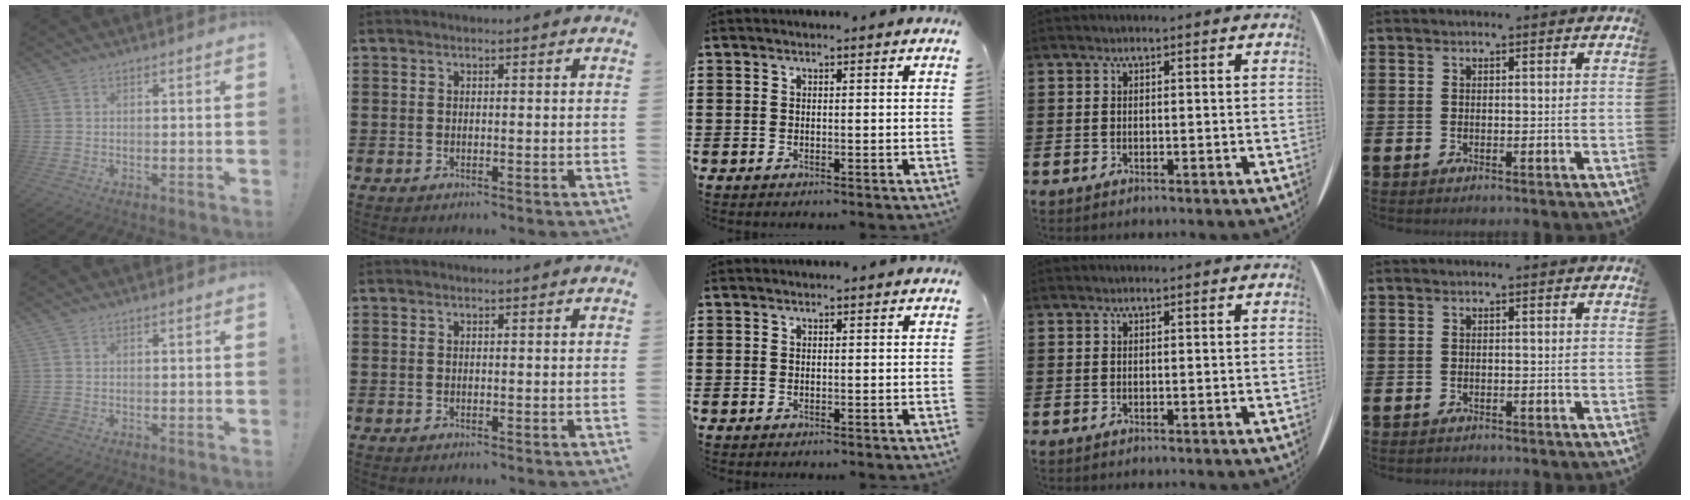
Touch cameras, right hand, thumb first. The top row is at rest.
{}